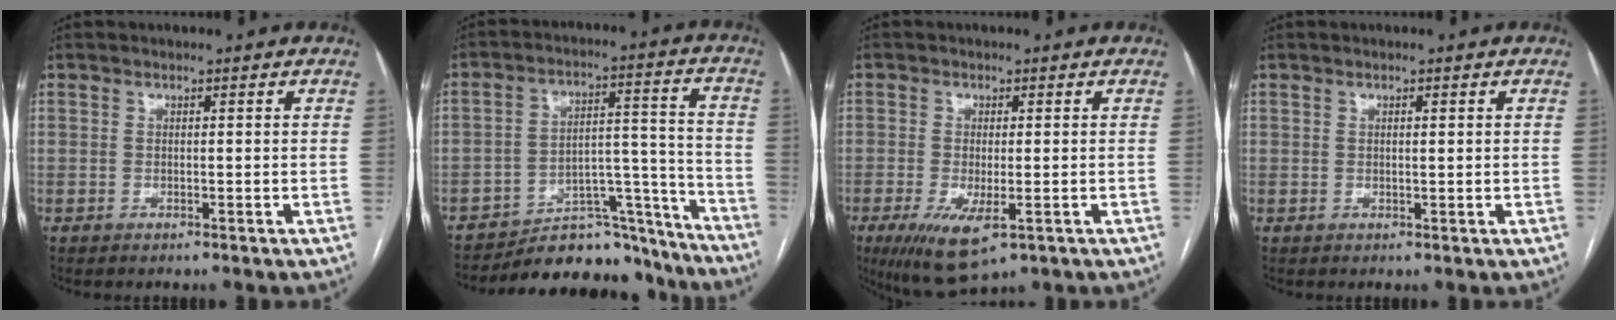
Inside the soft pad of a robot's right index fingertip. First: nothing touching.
{"total": 16.7, "force": [-15.7, 5.3, 2.5], "torque": [-0.012, 0.063, -0.226]}
{"total": 8.1, "force": [-3.7, 2.7, 6.8], "torque": [-0.116, -0.022, -0.052]}
{"total": 0.7, "force": [0.3, 0.2, 0.7], "torque": [-0.011, 0.000, 0.004]}